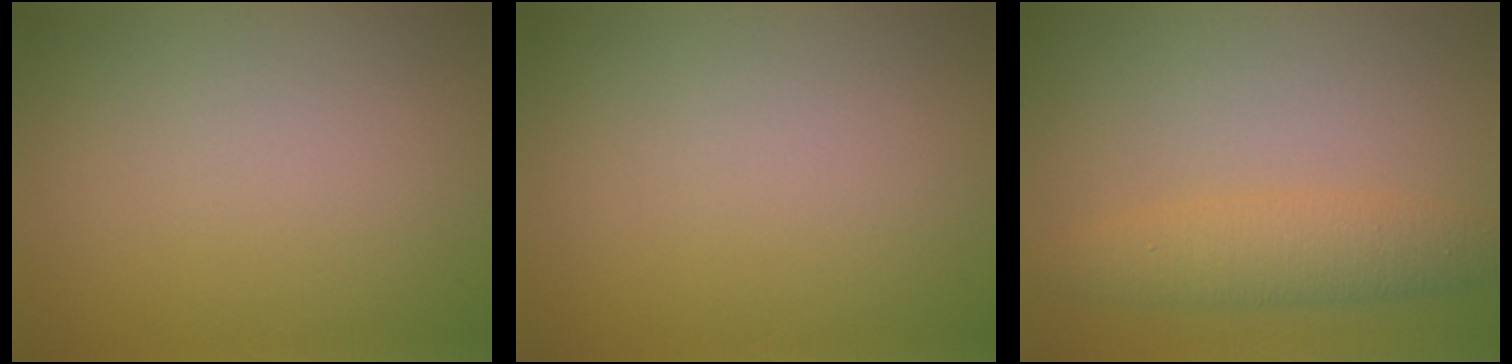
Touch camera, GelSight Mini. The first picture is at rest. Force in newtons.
{"total": 0.0}
{"total": 3.6, "press": 3.6, "slide": 0.1}